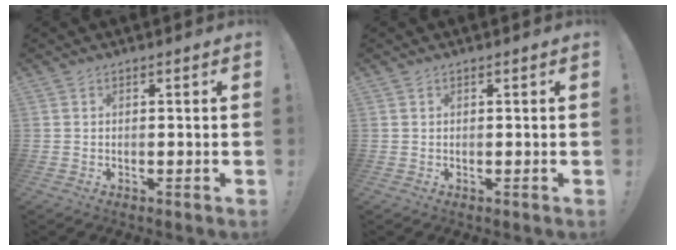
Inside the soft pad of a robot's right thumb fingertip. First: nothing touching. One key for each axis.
{"total": 0.0}